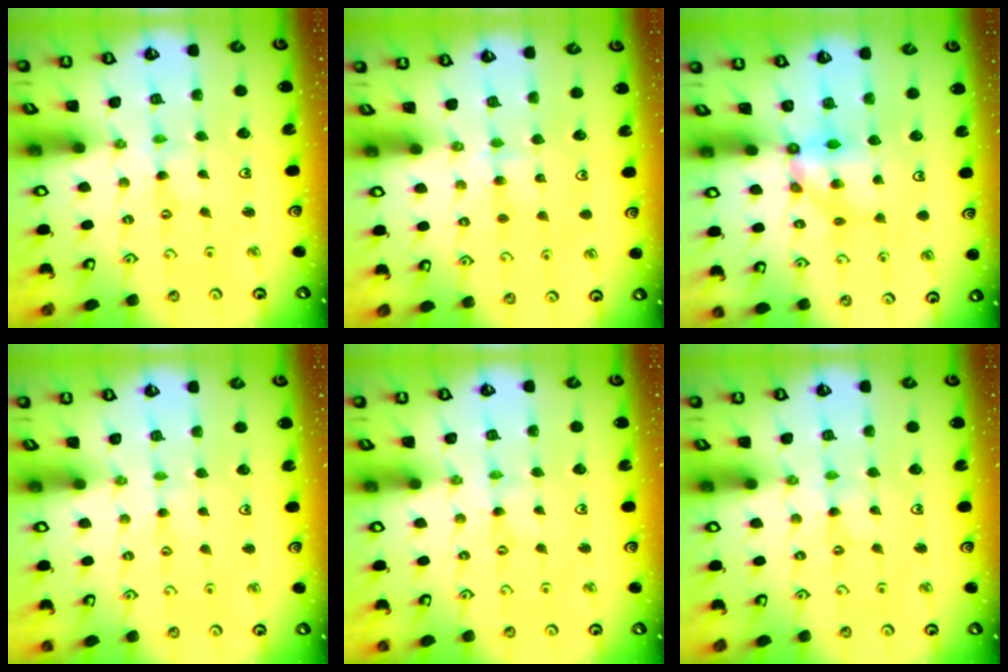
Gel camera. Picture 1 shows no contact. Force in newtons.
{"total": 3.8, "press": 3.8, "slide": 0.5}
{"total": 5.7, "press": 5.7, "slide": 0.1}
{"total": 1.7, "press": 1.7, "slide": 0.3}
{"total": 0.0}
{"total": 0.0}